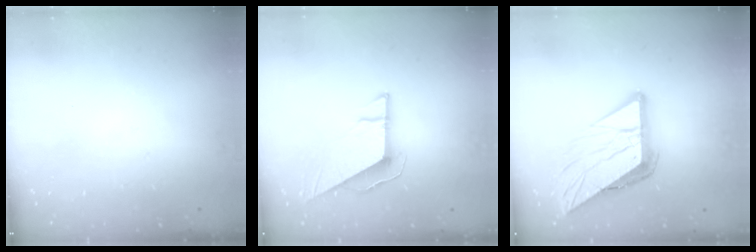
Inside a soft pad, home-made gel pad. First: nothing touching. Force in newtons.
{"total": 9.2, "press": 9.2, "slide": 0.4}
{"total": 15.9, "press": 15.9, "slide": 1.6}